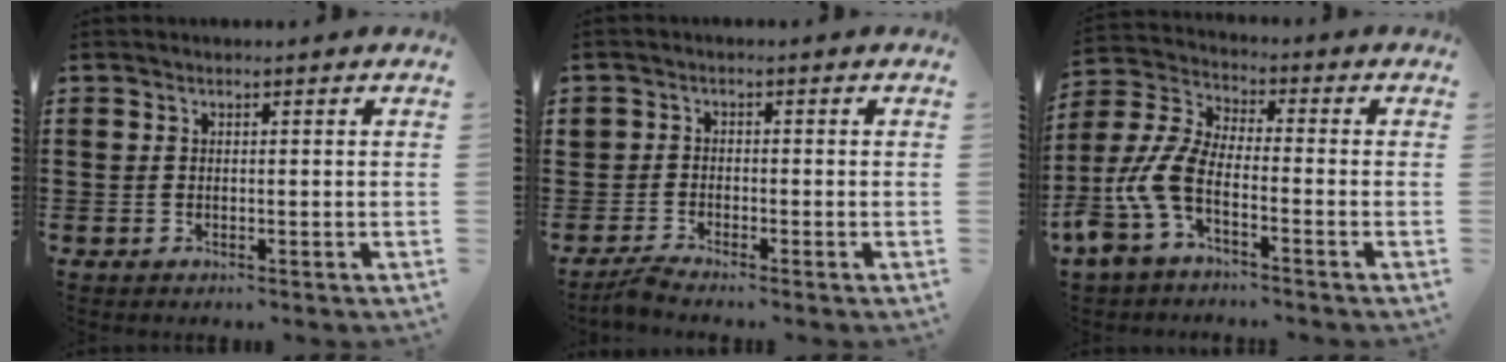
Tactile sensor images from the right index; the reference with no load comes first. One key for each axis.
{"total": 1.8, "fx": -1.7, "fy": 0.4, "fz": 0.4, "tx": -0.010, "ty": 0.005, "tz": -0.036}
{"total": 8.0, "fx": -3.8, "fy": 3.1, "fz": 6.3, "tx": -0.174, "ty": -0.023, "tz": -0.081}